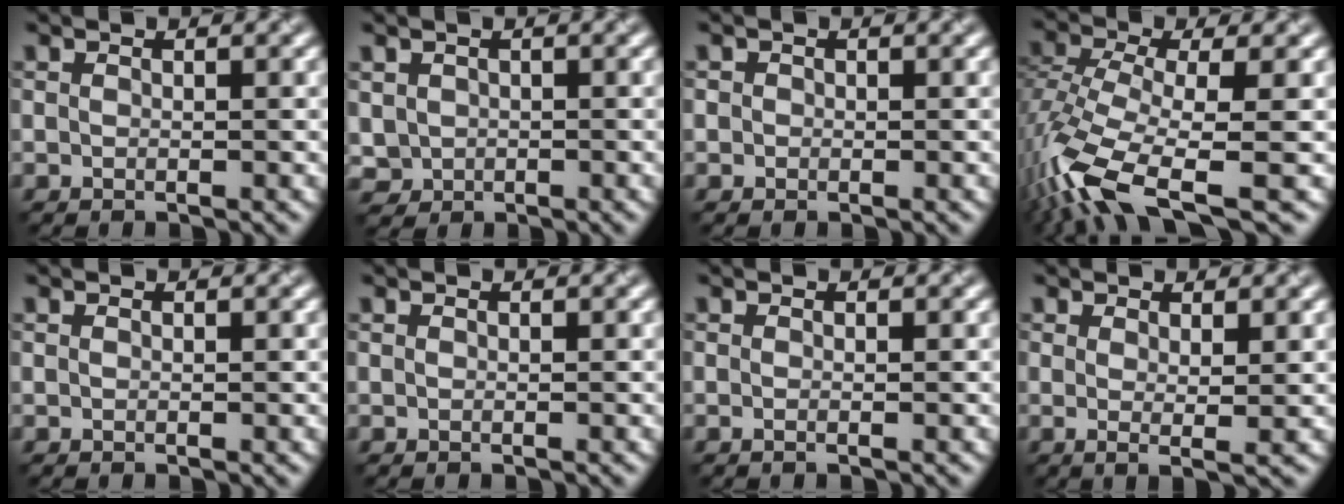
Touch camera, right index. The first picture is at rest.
{"total": 1.2, "force": [0.0, 1.2, -0.1], "torque": [-0.002, 0.003, 0.013]}
{"total": 0.7, "force": [-0.5, 0.4, -0.2], "torque": [0.006, 0.007, -0.003]}
{"total": 10.0, "force": [-5.7, 3.2, 7.5], "torque": [-0.173, -0.008, -0.105]}
{"total": 0.0}
{"total": 0.0}
{"total": 0.5, "force": [-0.3, 0.1, 0.5], "torque": [-0.005, -0.002, -0.007]}
{"total": 2.0, "force": [0.4, 0.4, 1.9], "torque": [-0.024, -0.006, 0.012]}